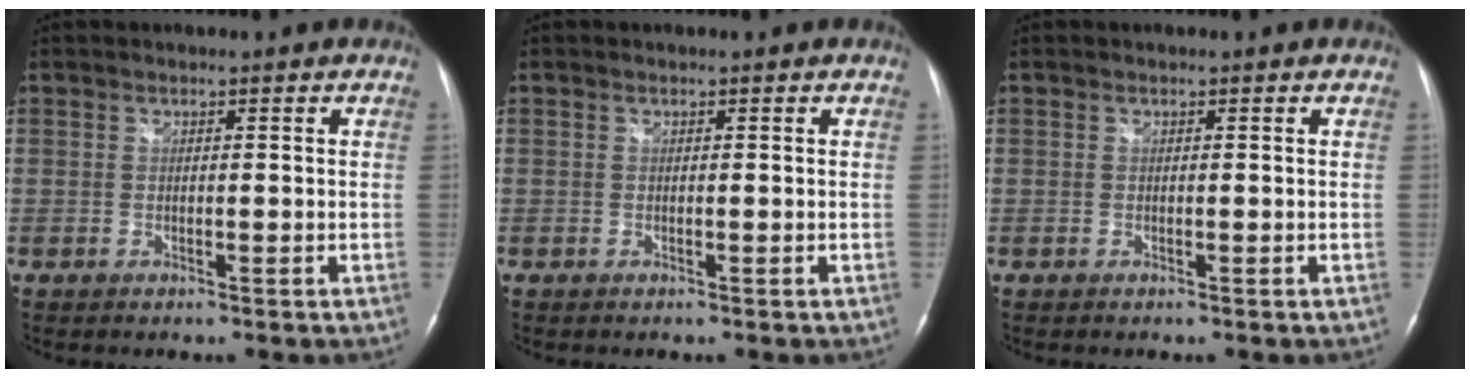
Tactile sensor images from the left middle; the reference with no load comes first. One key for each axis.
{"total": 0.0}
{"total": 0.0}